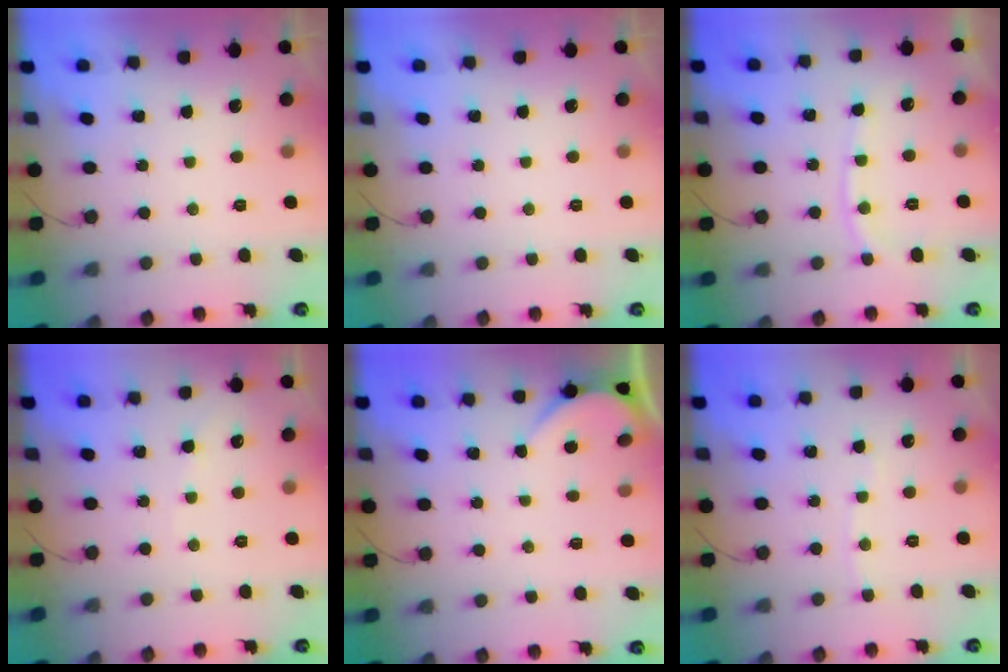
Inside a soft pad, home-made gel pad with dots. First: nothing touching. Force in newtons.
{"total": 0.0}
{"total": 9.0, "press": 8.9, "slide": 1.3}
{"total": 2.5, "press": 2.5, "slide": 0.4}
{"total": 2.7, "press": 2.7, "slide": 0.3}
{"total": 2.2, "press": 2.2, "slide": 0.2}